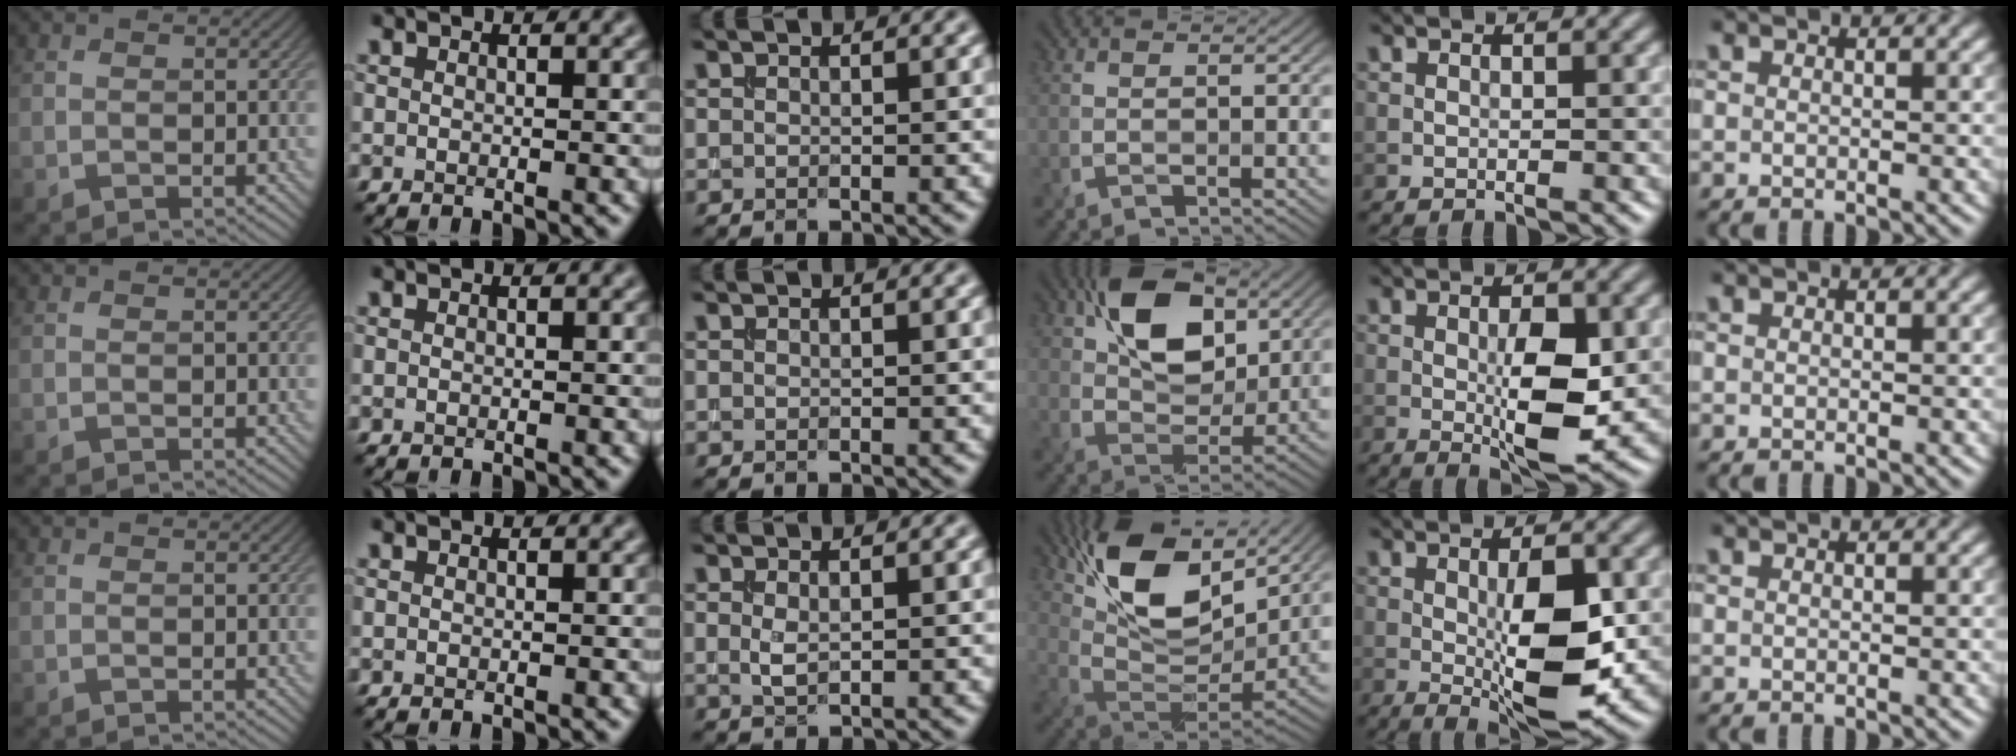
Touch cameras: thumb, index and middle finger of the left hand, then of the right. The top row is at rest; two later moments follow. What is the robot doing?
{"motion": "extract", "object": "drawer"}